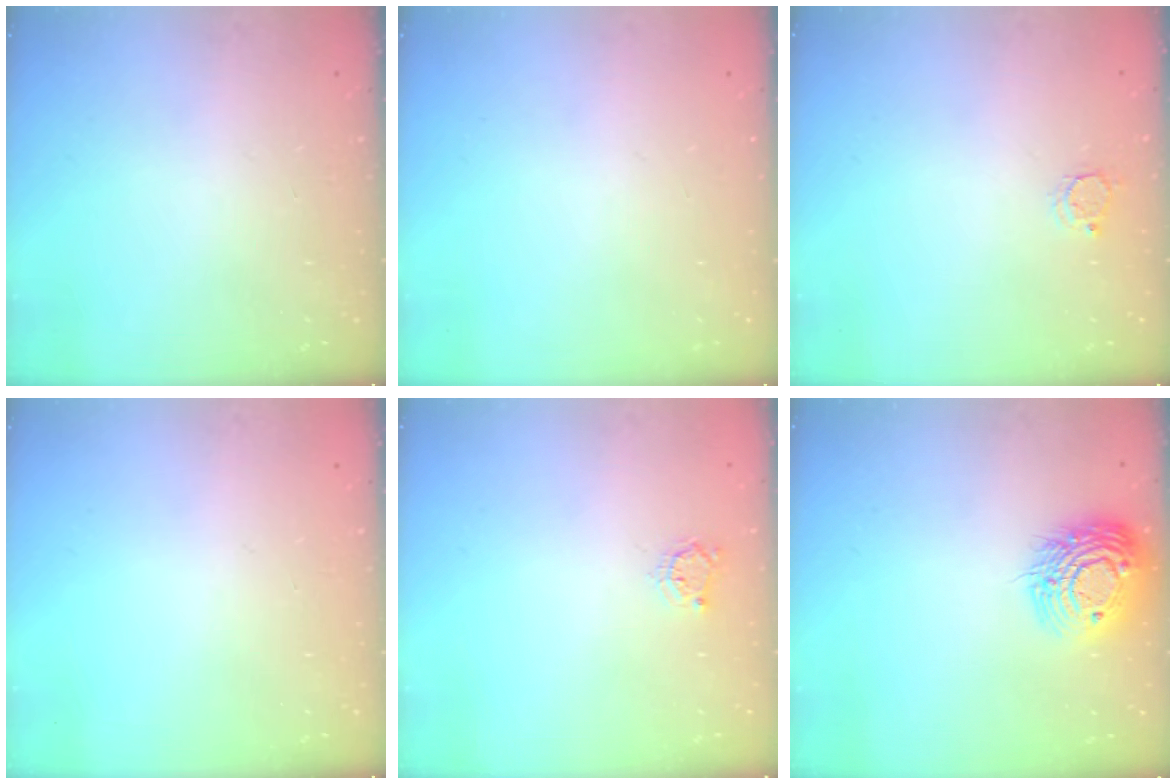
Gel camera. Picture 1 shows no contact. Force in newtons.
{"total": 0.0}
{"total": 2.9, "press": 2.8, "slide": 0.4}
{"total": 0.0}
{"total": 3.3, "press": 3.3, "slide": 0.4}
{"total": 15.3, "press": 15.3, "slide": 1.2}